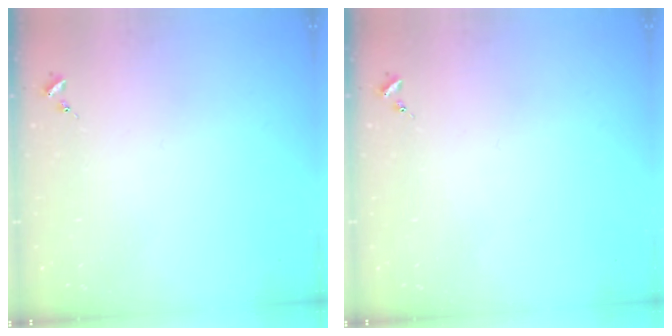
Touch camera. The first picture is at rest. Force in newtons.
{"total": 0.0}